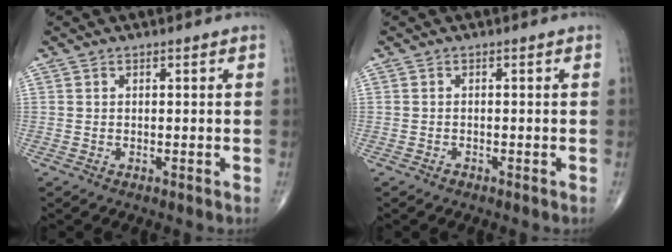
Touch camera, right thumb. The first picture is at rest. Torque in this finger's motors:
{"motor_torque": [-0.24, 0.15, -0.02, -0.10, -0.02]}